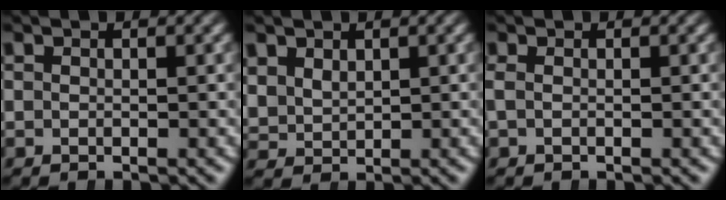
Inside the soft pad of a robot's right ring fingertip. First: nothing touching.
{"total": 2.4, "force": [1.2, 2.0, 0.8], "torque": [-0.033, -0.013, 0.039]}
{"total": 0.7, "force": [-0.2, -0.2, 0.6], "torque": [-0.016, -0.002, 0.001]}